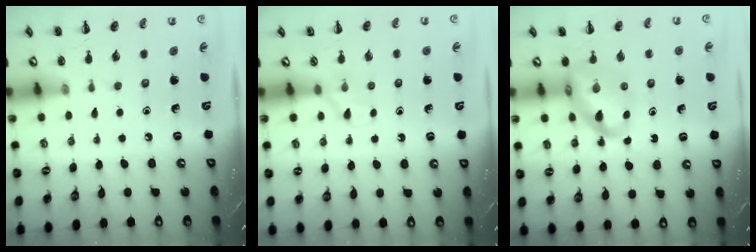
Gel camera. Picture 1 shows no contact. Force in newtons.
{"total": 3.8, "press": 3.6, "slide": 1.3}
{"total": 11.3, "press": 10.9, "slide": 3.0}